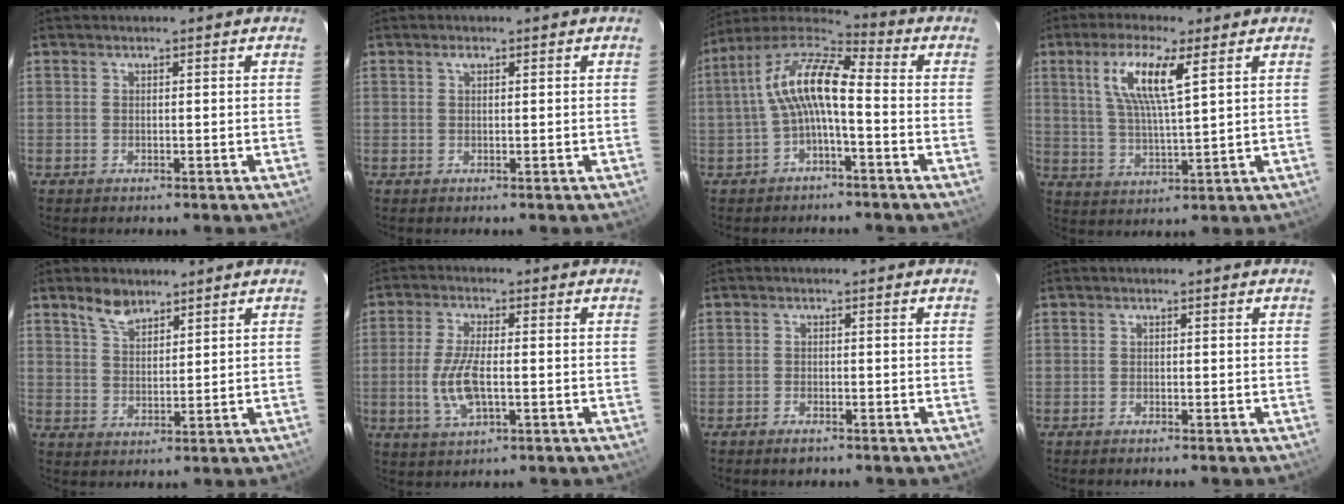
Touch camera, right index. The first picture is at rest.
{"total": 0.8, "force": [0.4, 0.4, 0.5], "torque": [-0.010, 0.004, 0.007]}
{"total": 10.9, "force": [-1.4, 3.2, 10.3], "torque": [-0.209, 0.023, -0.031]}
{"total": 9.9, "force": [4.2, 1.7, 8.8], "torque": [-0.169, 0.004, 0.082]}
{"total": 4.9, "force": [3.8, 2.2, 2.2], "torque": [-0.038, 0.006, 0.073]}
{"total": 7.8, "force": [-1.5, 2.8, 7.1], "torque": [-0.150, -0.007, -0.028]}
{"total": 2.1, "force": [-1.7, 0.9, 0.9], "torque": [-0.025, 0.001, -0.031]}
{"total": 0.6, "force": [-0.6, 0.1, 0.2], "torque": [-0.005, -0.001, -0.012]}